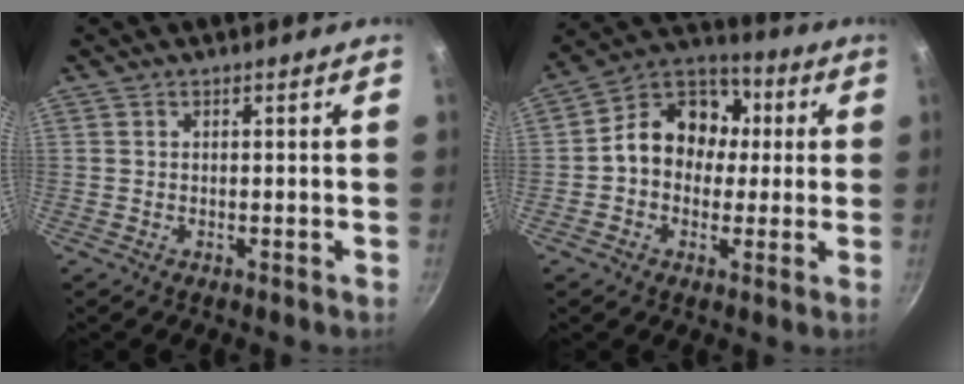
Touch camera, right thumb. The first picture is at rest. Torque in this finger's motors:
{"motor_torque": [-0.45, 1.54, 0.92, -0.37, 0.09]}